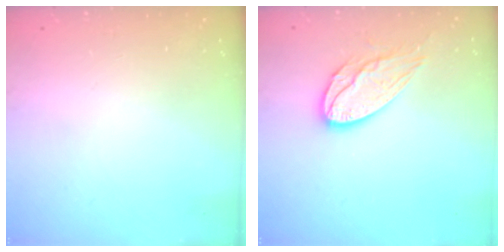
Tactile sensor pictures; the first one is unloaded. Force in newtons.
{"total": 11.5, "press": 11.5, "slide": 0.6}